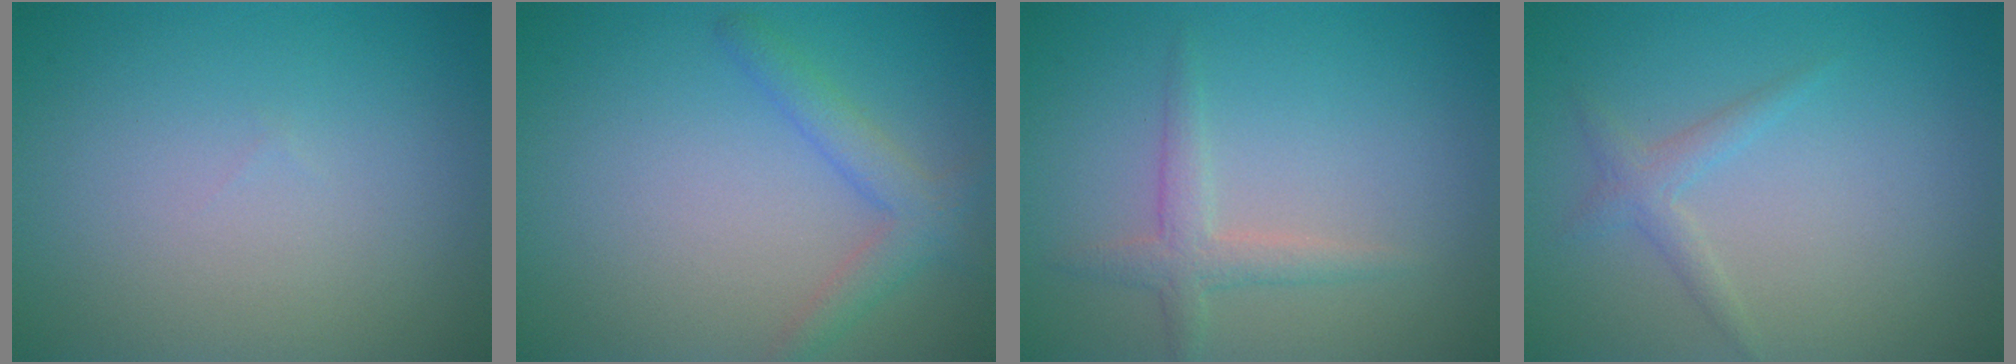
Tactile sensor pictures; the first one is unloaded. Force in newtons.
{"total": 2.5, "press": 2.5, "slide": 0.3}
{"total": 2.0, "press": 2.0, "slide": 0.1}
{"total": 1.5, "press": 1.5, "slide": 0.0}